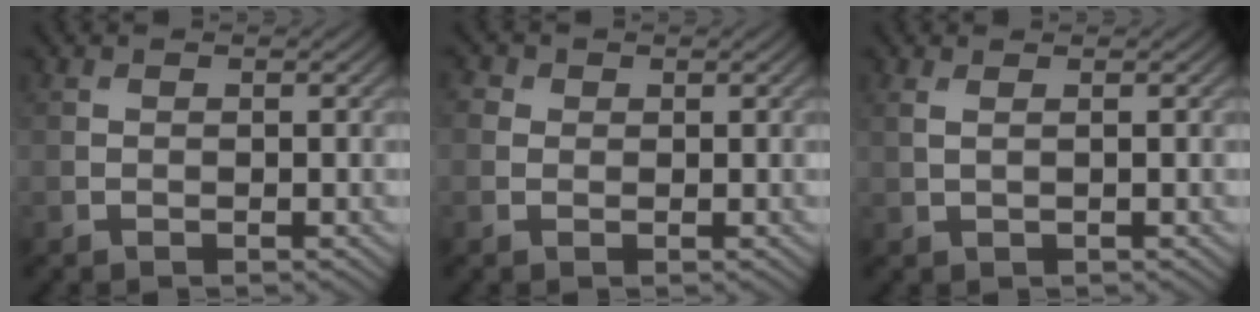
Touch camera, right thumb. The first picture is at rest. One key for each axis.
{"total": 1.4, "fx": 0.5, "fy": 1.2, "fz": 0.5, "tx": -0.013, "ty": 0.002, "tz": 0.003}
{"total": 1.1, "fx": 0.6, "fy": 0.1, "fz": 0.9, "tx": -0.022, "ty": 0.001, "tz": 0.010}